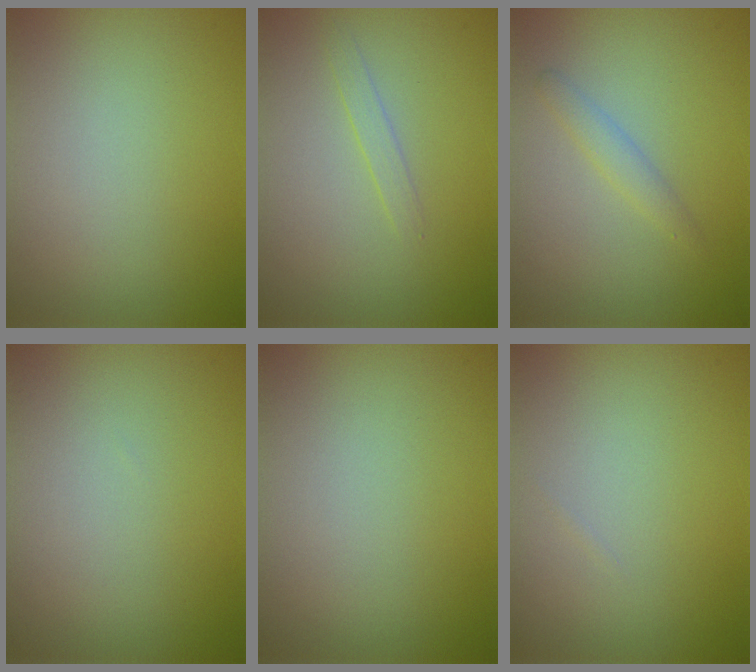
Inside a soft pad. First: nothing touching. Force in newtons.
{"total": 0.9, "press": 0.9, "slide": 0.2}
{"total": 1.4, "press": 1.4, "slide": 0.0}
{"total": 0.0}
{"total": 0.0}
{"total": 0.0}